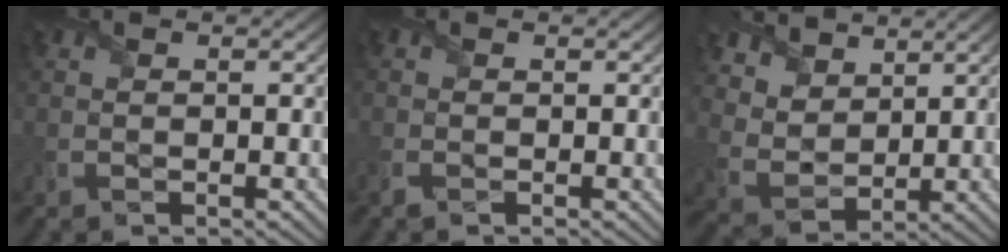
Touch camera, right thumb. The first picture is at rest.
{"total": 1.1, "force": [-0.5, 0.6, 0.8], "torque": [-0.024, -0.004, -0.012]}
{"total": 6.6, "force": [4.7, 3.9, 2.5], "torque": [-0.078, -0.005, 0.089]}